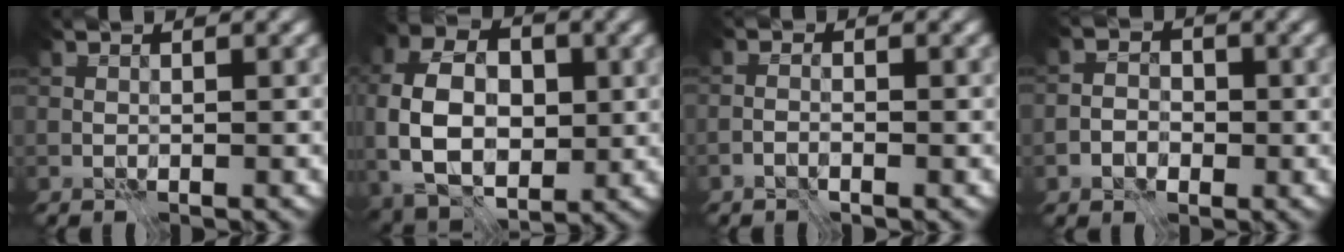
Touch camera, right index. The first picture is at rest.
{"total": 9.5, "force": [-0.2, 6.4, 7.0], "torque": [-0.139, 0.006, -0.013]}
{"total": 1.1, "force": [-0.9, 0.0, 0.6], "torque": [-0.008, 0.006, -0.019]}
{"total": 2.4, "force": [-1.1, 1.9, 0.9], "torque": [0.009, 0.010, -0.034]}